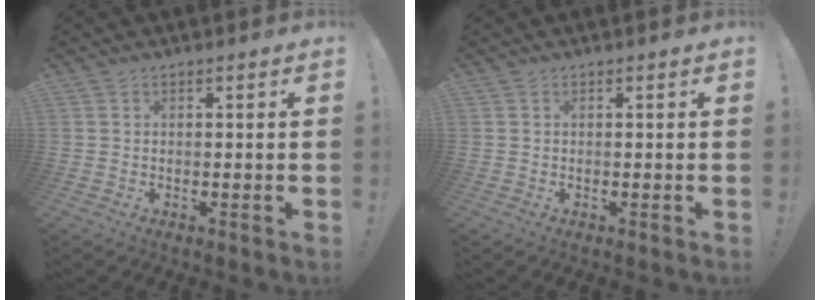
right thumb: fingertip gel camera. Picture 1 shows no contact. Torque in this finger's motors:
{"motor_torque": [-0.10, 0.11, -0.06, 0.07, 0.02]}